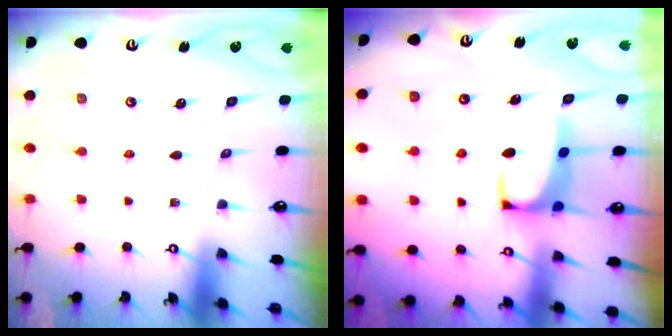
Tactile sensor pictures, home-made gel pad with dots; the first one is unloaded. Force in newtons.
{"total": 2.5, "press": 2.3, "slide": 0.9}